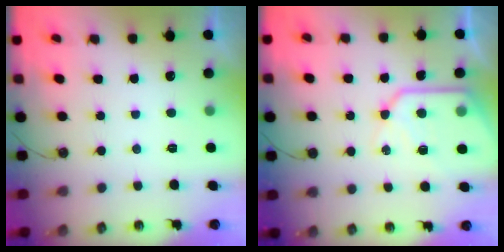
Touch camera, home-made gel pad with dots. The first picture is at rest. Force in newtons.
{"total": 14.8, "press": 14.7, "slide": 1.5}